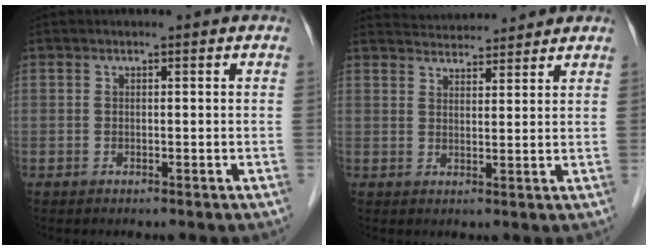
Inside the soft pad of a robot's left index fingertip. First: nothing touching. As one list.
[{"total": 7.5, "force": [7.3, 1.2, 1.3], "torque": [-0.022, 0.027, 0.103]}]